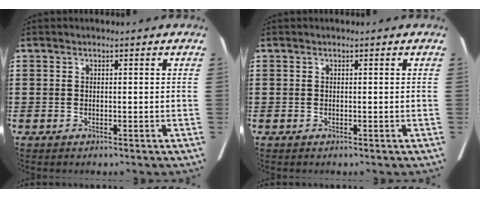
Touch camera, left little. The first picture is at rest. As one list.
[{"total": 0.0}]